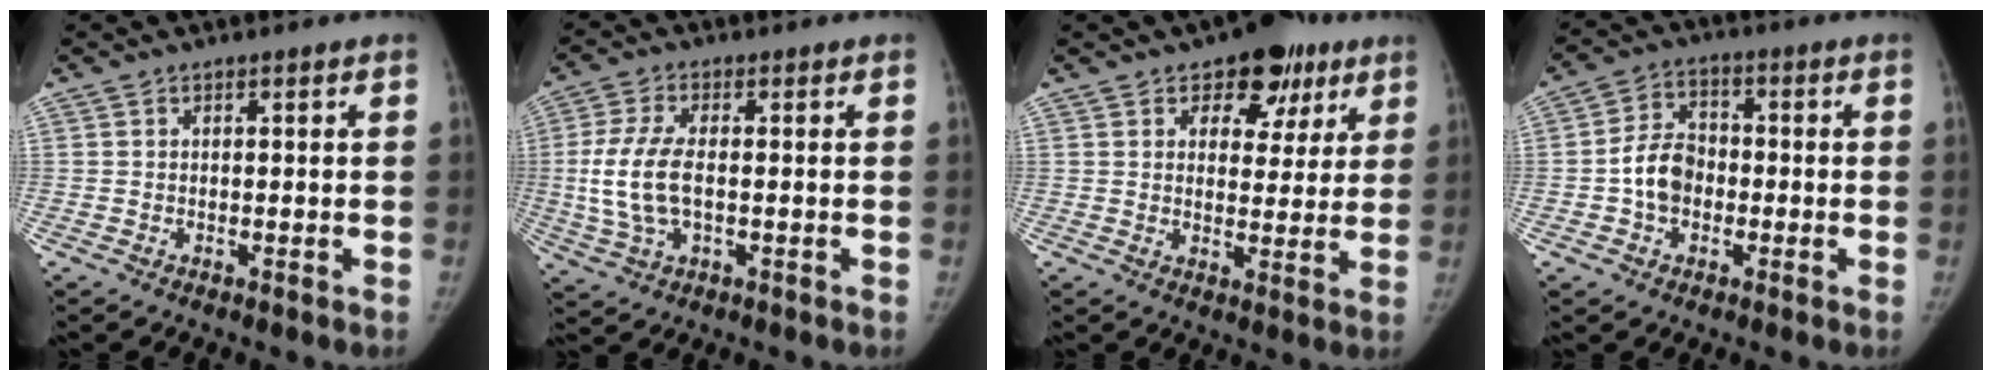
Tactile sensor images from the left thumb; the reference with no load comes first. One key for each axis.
{"total": 9.8, "fx": -0.4, "fy": 5.0, "fz": 8.4, "tx": -0.189, "ty": 0.004, "tz": -0.007}
{"total": 10.9, "fx": 5.9, "fy": 7.0, "fz": 5.9, "tx": -0.022, "ty": -0.018, "tz": 0.077}
{"total": 7.7, "fx": -1.4, "fy": 6.0, "fz": 4.7, "tx": -0.060, "ty": 0.026, "tz": -0.033}